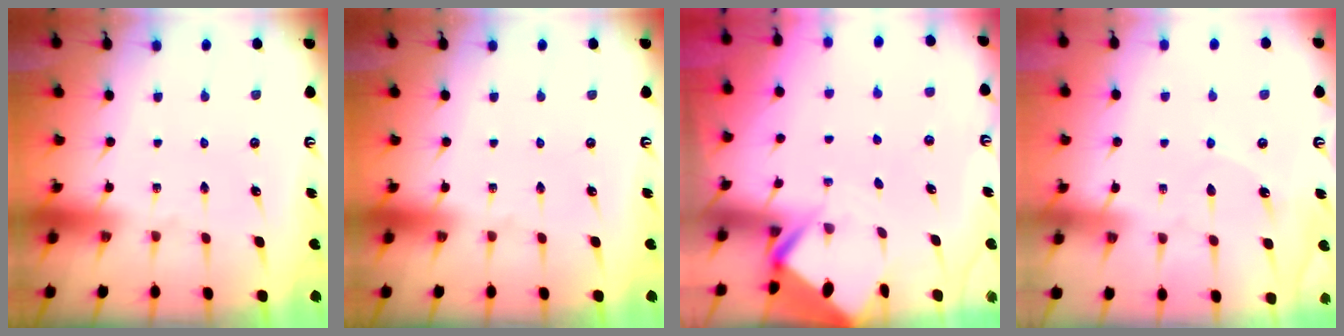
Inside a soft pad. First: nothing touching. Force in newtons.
{"total": 0.0}
{"total": 3.8, "press": 3.8, "slide": 0.3}
{"total": 4.7, "press": 4.7, "slide": 0.4}